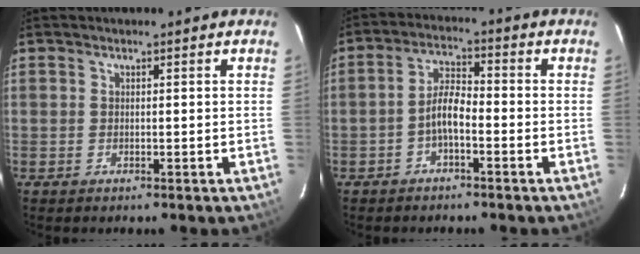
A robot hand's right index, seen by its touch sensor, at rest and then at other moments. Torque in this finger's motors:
{"motor_torque": [1.09, -0.34, 0.49, 0.11]}